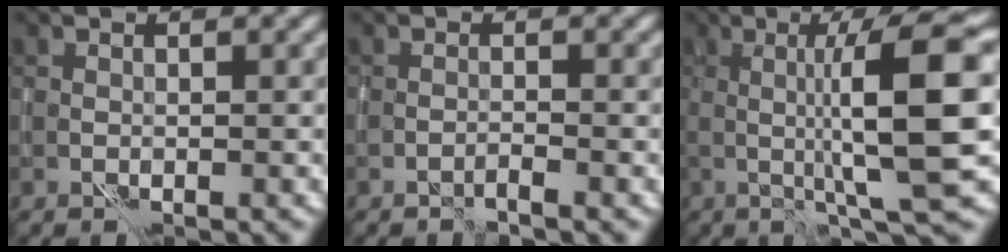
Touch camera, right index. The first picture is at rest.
{"total": 0.8, "force": [-0.8, -0.1, 0.2], "torque": [-0.003, 0.007, -0.017]}
{"total": 10.2, "force": [0.5, 1.6, 10.0], "torque": [-0.132, 0.009, 0.012]}